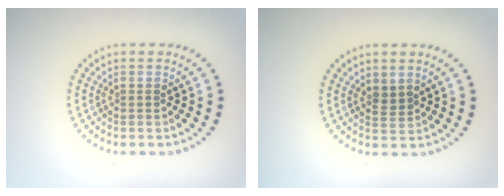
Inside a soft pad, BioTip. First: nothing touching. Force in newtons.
{"total": 1.3, "press": 1.0, "slide": 0.8}